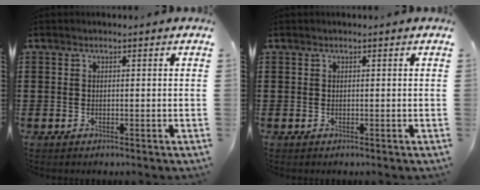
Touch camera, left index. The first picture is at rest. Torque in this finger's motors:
{"motor_torque": [-0.03, 0.00, -0.02, 0.01]}